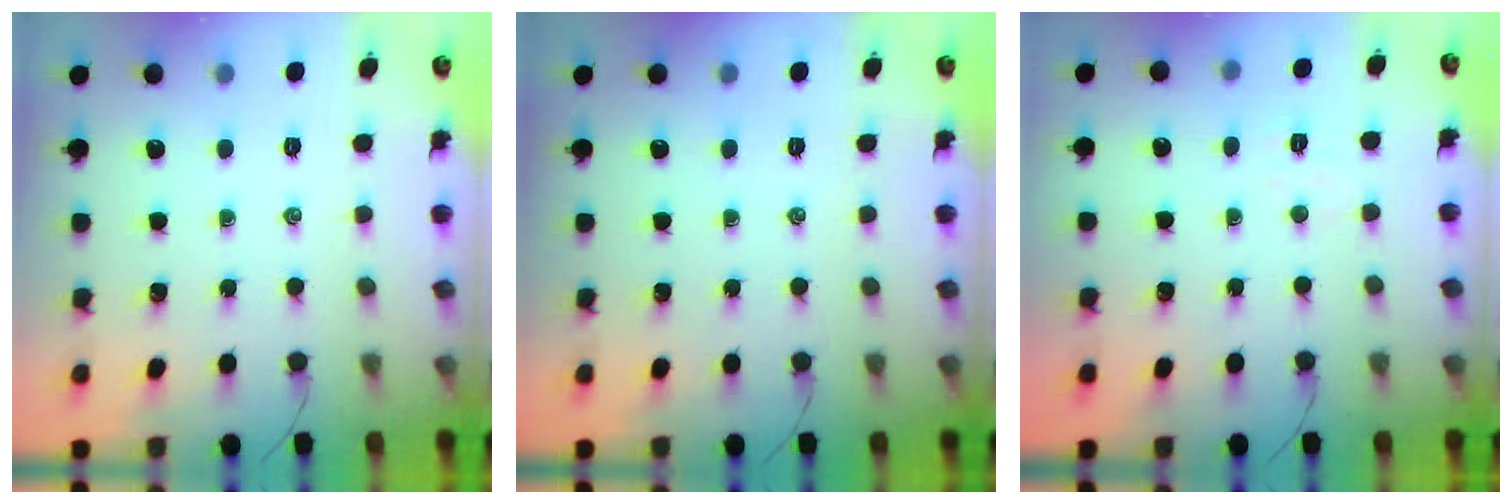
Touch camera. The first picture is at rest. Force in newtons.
{"total": 0.0}
{"total": 3.0, "press": 3.0, "slide": 0.8}